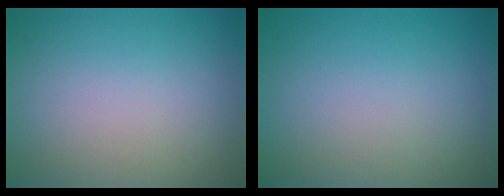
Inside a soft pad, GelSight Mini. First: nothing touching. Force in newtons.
{"total": 0.0}